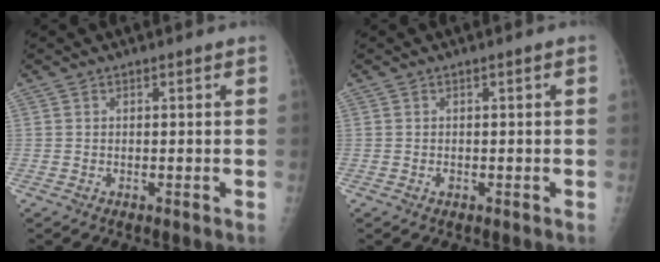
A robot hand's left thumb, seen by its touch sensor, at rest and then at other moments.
{"total": 0.7, "force": [-0.2, 0.3, 0.6], "torque": [-0.010, 0.007, -0.002]}